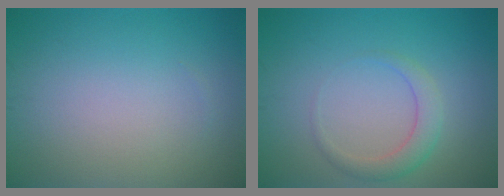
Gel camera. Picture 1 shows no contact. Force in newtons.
{"total": 2.3, "press": 2.3, "slide": 0.1}